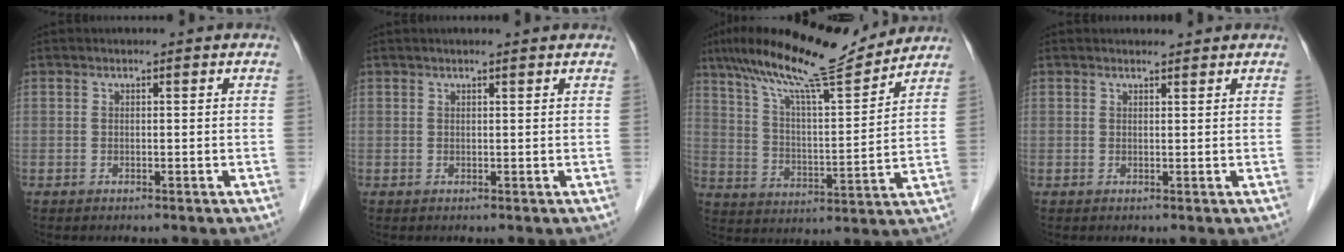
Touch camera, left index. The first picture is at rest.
{"total": 2.4, "force": [2.2, 0.0, 1.1], "torque": [-0.014, 0.013, 0.023]}
{"total": 16.0, "force": [13.8, 1.0, 7.9], "torque": [-0.140, 0.007, 0.226]}
{"total": 1.4, "force": [1.4, 0.3, 0.2], "torque": [-0.008, 0.003, 0.020]}